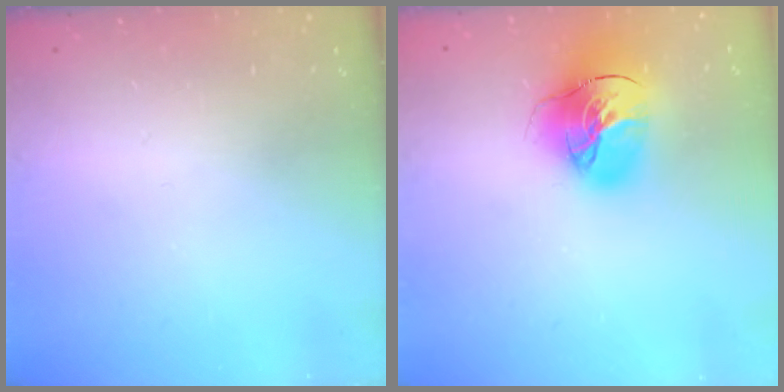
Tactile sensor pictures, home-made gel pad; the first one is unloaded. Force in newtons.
{"total": 20.1, "press": 20.0, "slide": 2.1}